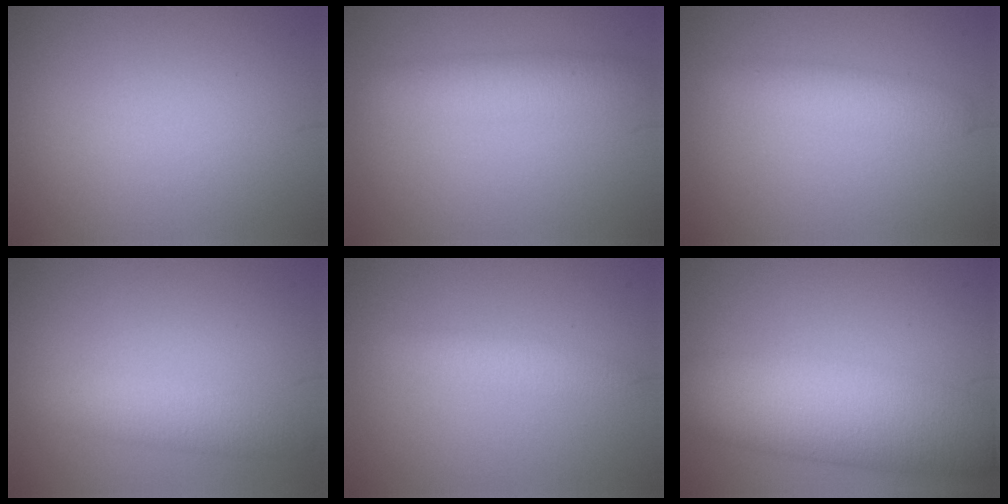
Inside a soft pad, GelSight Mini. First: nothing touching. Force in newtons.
{"total": 2.9, "press": 2.9, "slide": 0.1}
{"total": 2.4, "press": 2.4, "slide": 0.1}
{"total": 3.1, "press": 3.1, "slide": 0.1}
{"total": 1.9, "press": 1.9, "slide": 0.0}
{"total": 10.2, "press": 10.2, "slide": 0.6}